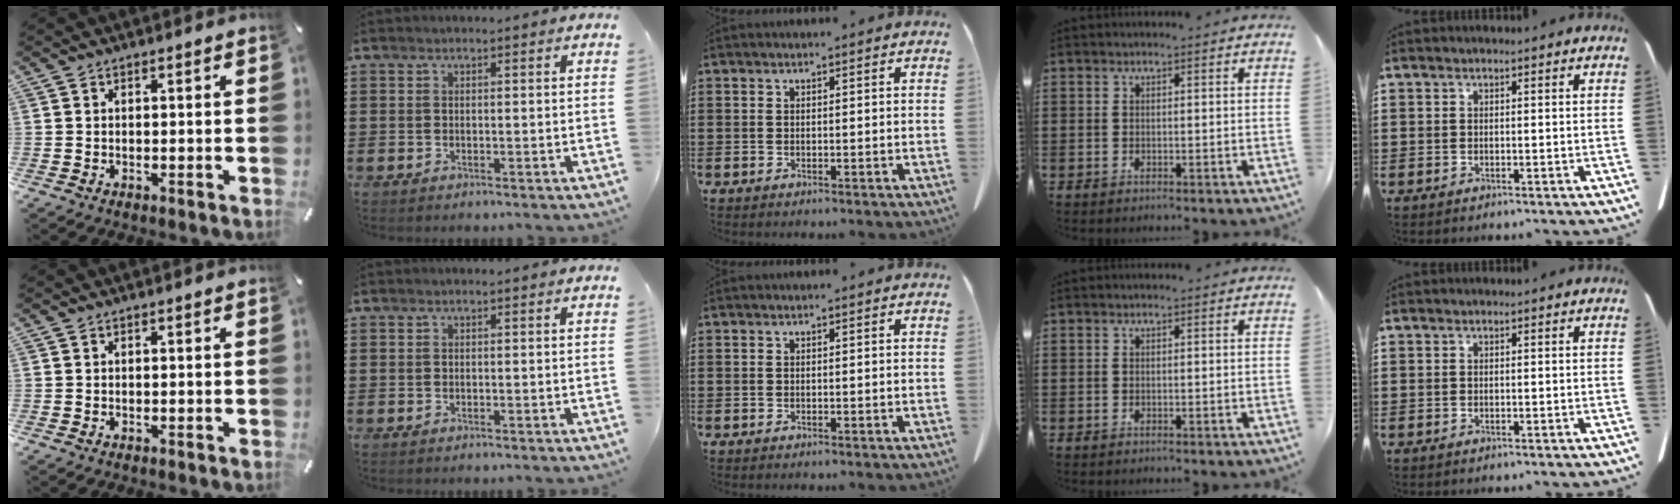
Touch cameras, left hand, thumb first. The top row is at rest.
{}